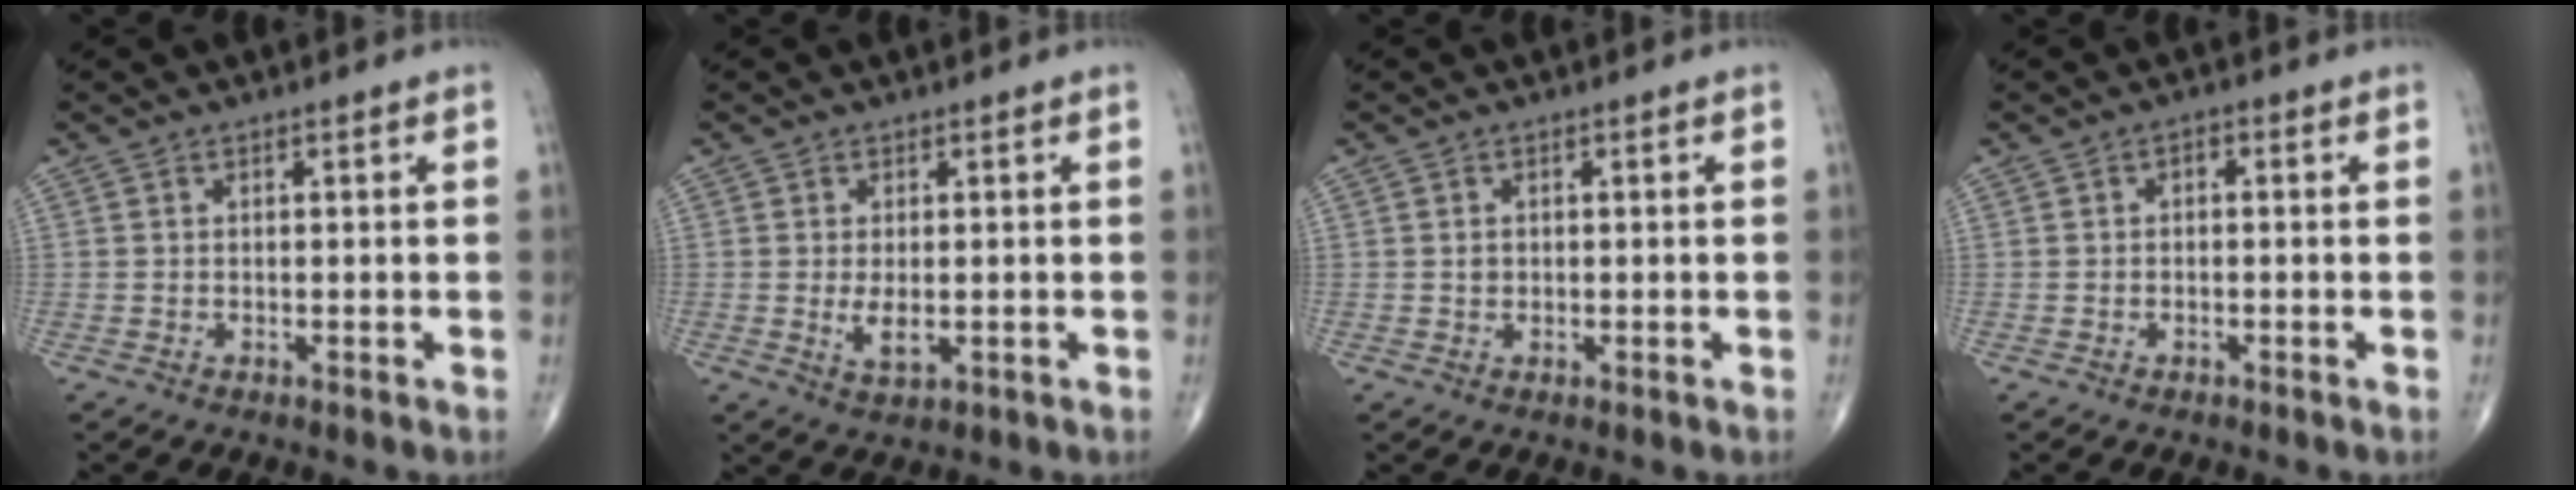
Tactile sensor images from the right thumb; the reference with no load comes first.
{"total": 3.3, "force": [-0.3, 1.6, 2.9], "torque": [-0.053, -0.009, -0.003]}
{"total": 1.1, "force": [0.1, 0.9, 0.6], "torque": [-0.009, 0.001, 0.002]}
{"total": 1.0, "force": [-0.1, 0.7, 0.7], "torque": [-0.004, 0.009, -0.008]}